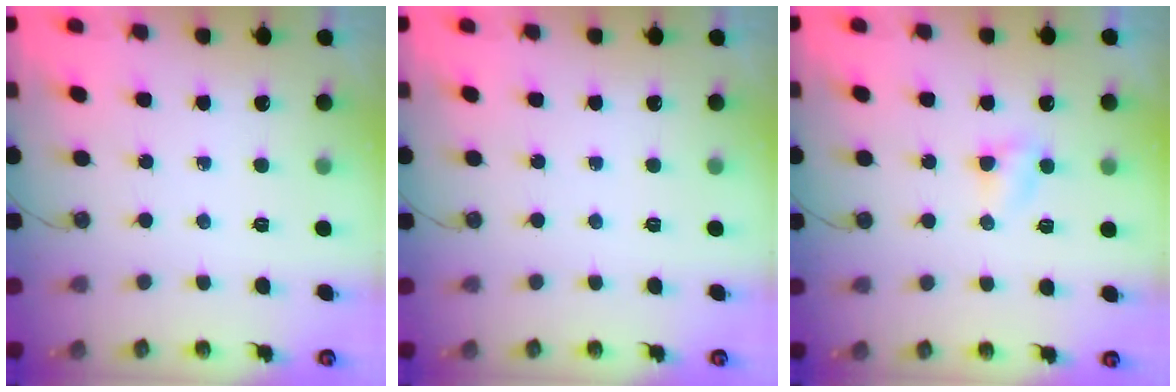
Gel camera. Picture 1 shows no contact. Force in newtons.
{"total": 0.0}
{"total": 2.9, "press": 2.8, "slide": 0.2}